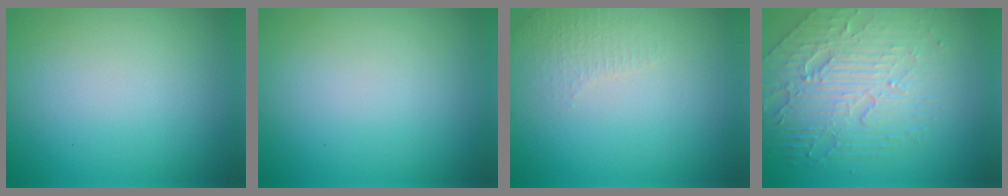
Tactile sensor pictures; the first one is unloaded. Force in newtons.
{"total": 0.0}
{"total": 1.6, "press": 1.6, "slide": 0.4}
{"total": 6.8, "press": 4.9, "slide": 4.7}